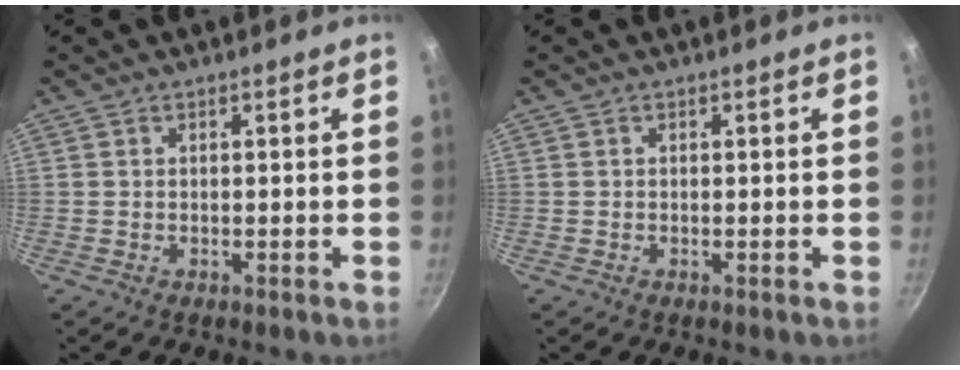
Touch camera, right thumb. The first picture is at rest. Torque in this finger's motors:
{"motor_torque": [0.14, 0.02, -0.22, 0.06, -0.02]}